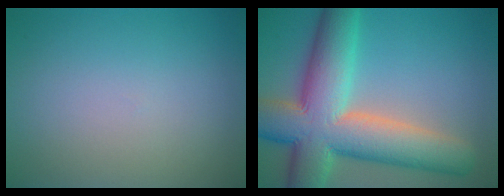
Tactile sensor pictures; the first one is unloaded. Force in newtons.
{"total": 13.0, "press": 12.9, "slide": 1.0}